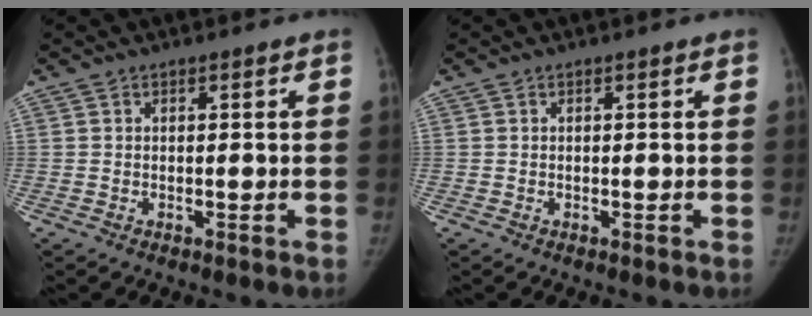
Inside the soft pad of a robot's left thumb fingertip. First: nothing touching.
{"total": 0.0}